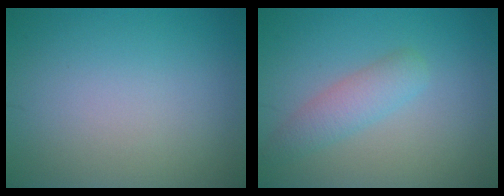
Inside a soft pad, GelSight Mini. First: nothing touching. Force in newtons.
{"total": 2.6, "press": 2.6, "slide": 0.1}